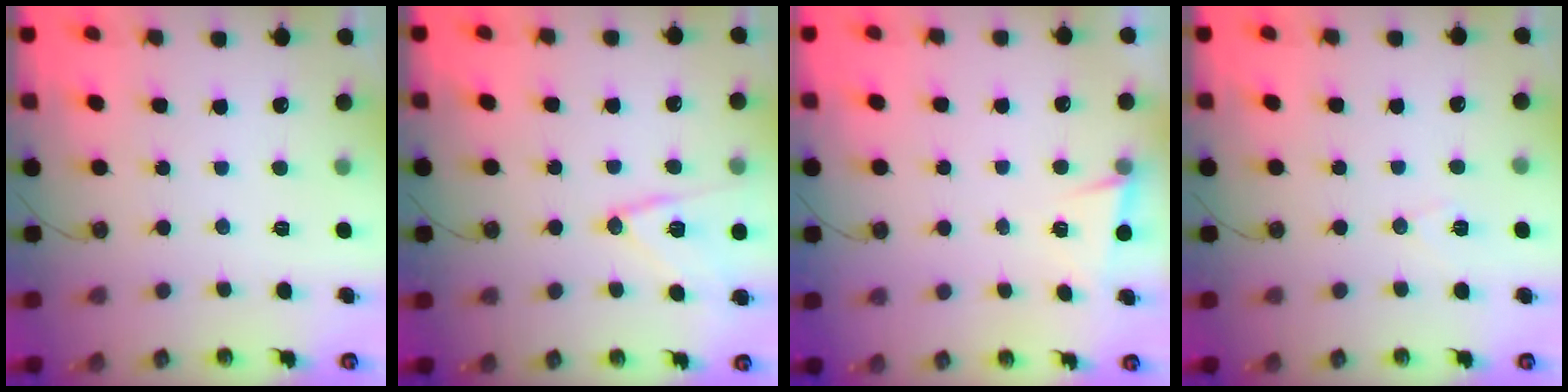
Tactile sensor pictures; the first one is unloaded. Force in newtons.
{"total": 11.6, "press": 11.4, "slide": 1.6}
{"total": 2.6, "press": 1.9, "slide": 1.8}
{"total": 7.0, "press": 5.3, "slide": 4.5}